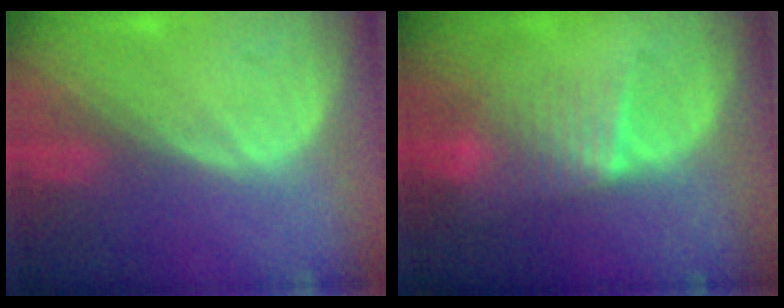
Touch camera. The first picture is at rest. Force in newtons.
{"total": 4.7, "press": 4.6, "slide": 0.7}